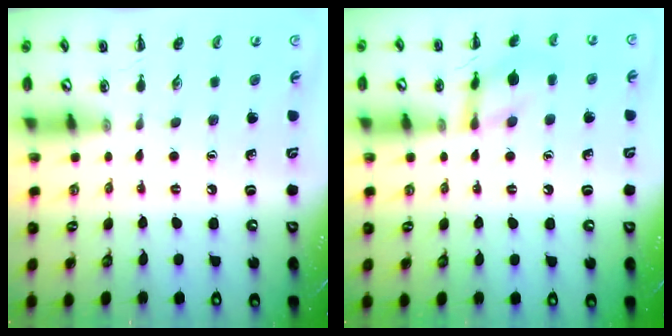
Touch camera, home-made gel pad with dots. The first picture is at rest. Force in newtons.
{"total": 10.8, "press": 10.8, "slide": 0.3}